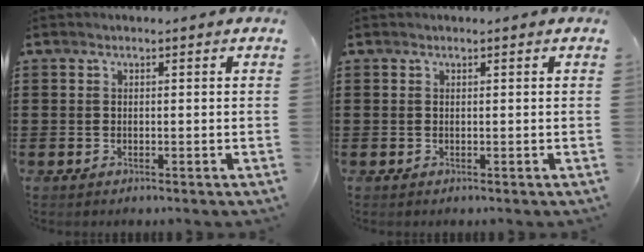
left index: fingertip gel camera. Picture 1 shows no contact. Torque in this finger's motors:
{"motor_torque": [0.00, 0.00, 0.00, 0.00]}